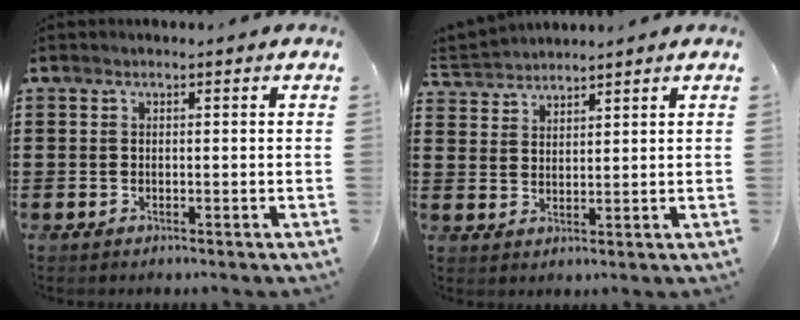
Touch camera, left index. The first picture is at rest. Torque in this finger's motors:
{"motor_torque": [-0.45, 0.53, -0.03, 0.00]}